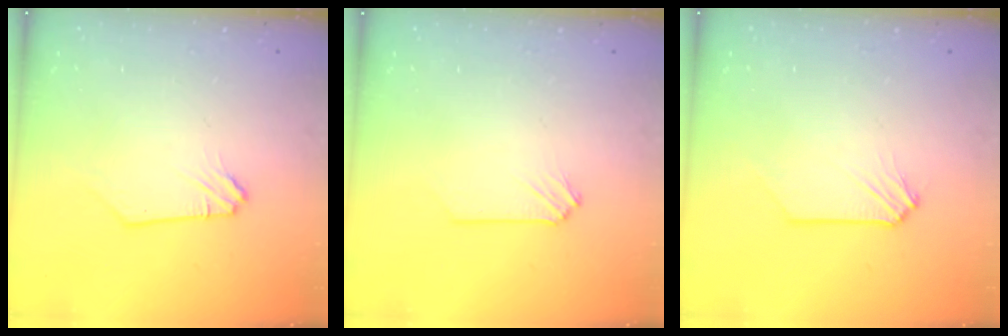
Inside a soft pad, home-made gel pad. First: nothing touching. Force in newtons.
{"total": 0.0}
{"total": 0.0}